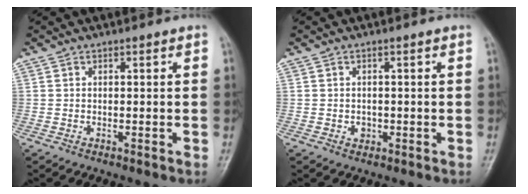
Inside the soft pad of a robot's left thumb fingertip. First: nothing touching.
{"total": 1.3, "force": [-0.3, 1.1, 0.7], "torque": [-0.005, 0.002, -0.002]}